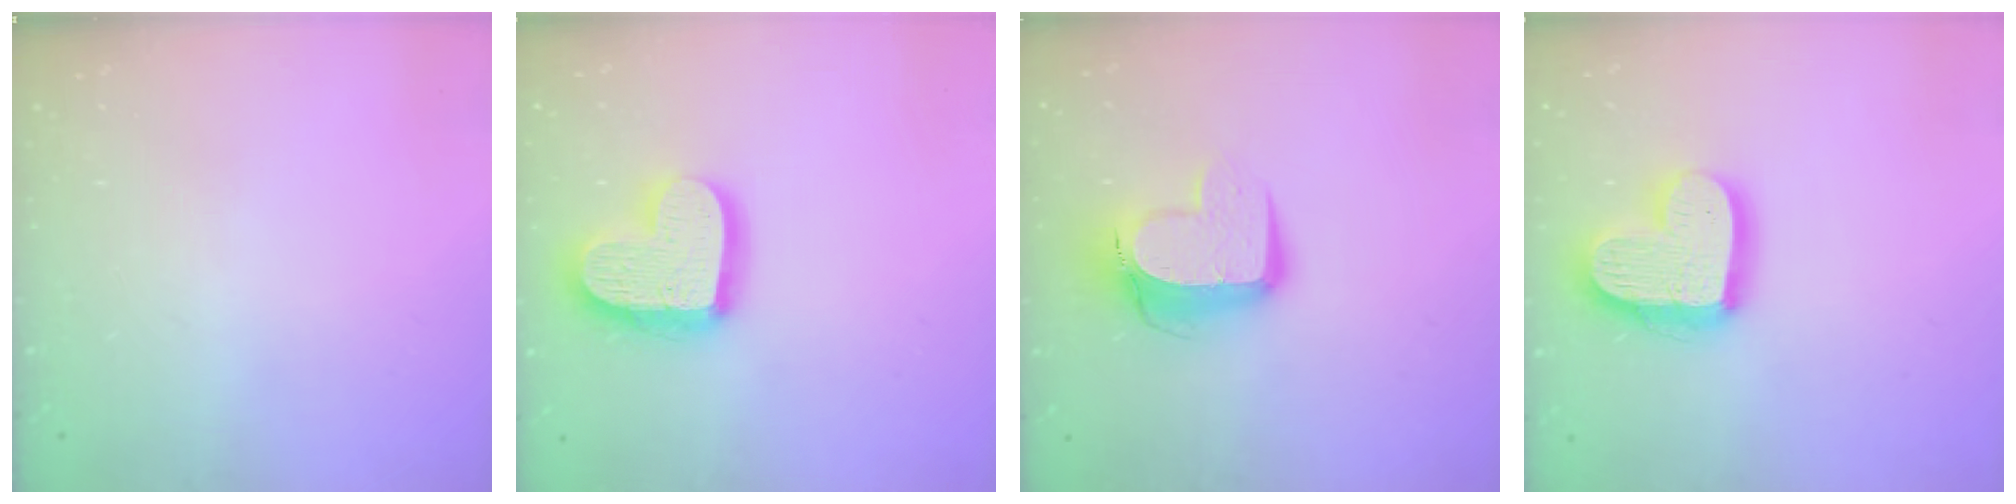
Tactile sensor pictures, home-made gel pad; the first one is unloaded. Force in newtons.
{"total": 17.2, "press": 17.1, "slide": 1.4}
{"total": 11.5, "press": 11.5, "slide": 1.0}
{"total": 17.4, "press": 17.3, "slide": 1.6}